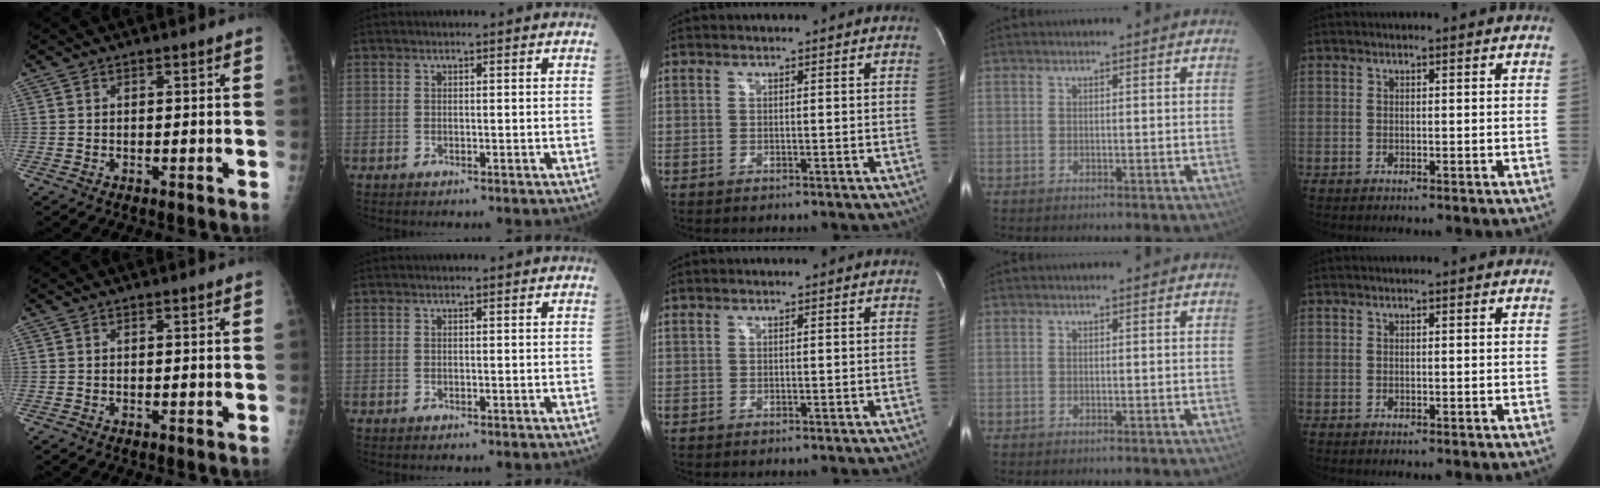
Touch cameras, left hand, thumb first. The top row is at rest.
{}